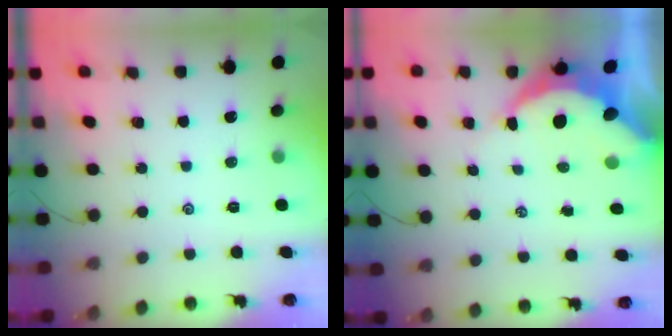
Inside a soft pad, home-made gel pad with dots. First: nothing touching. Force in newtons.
{"total": 10.9, "press": 10.9, "slide": 1.2}